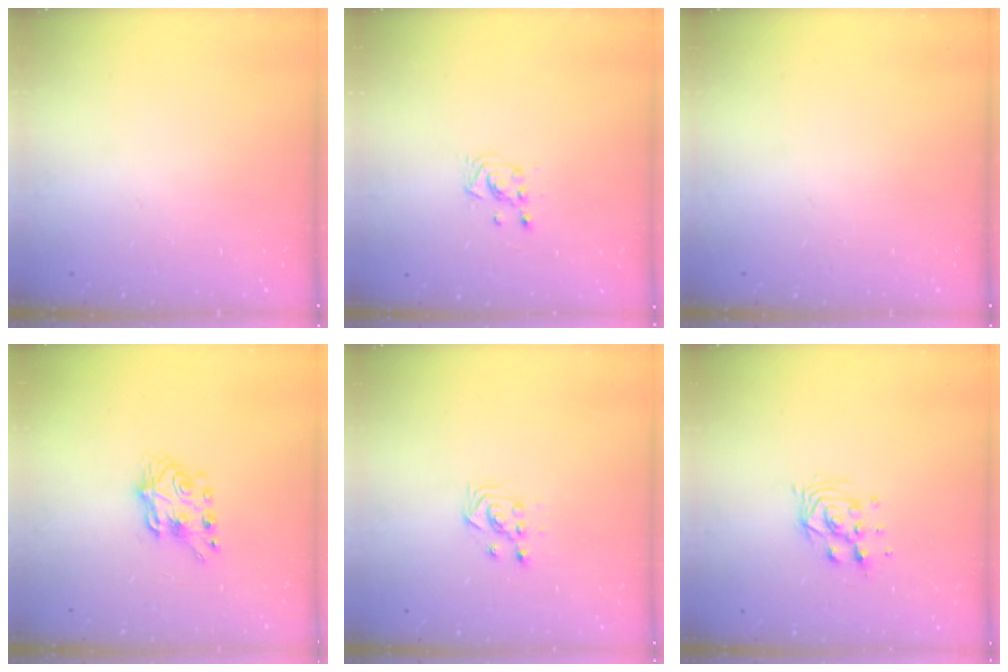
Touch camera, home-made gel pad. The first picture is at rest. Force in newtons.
{"total": 3.0, "press": 2.9, "slide": 0.5}
{"total": 0.0}
{"total": 6.9, "press": 6.9, "slide": 0.3}
{"total": 2.7, "press": 2.7, "slide": 0.3}
{"total": 8.2, "press": 8.1, "slide": 0.5}